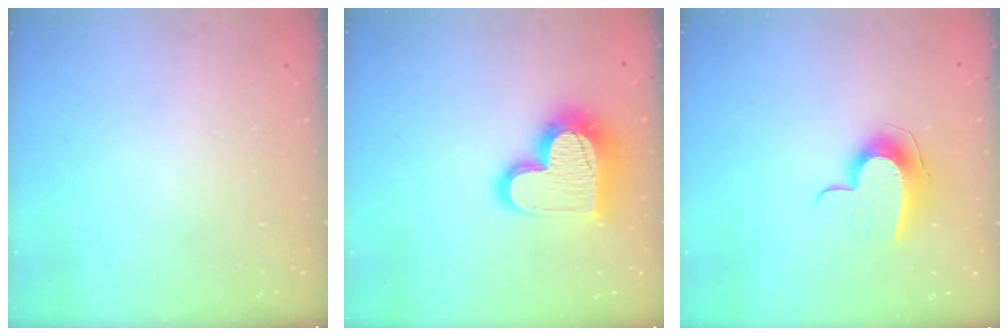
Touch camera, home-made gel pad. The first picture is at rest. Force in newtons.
{"total": 18.6, "press": 18.6, "slide": 1.3}
{"total": 10.0, "press": 10.0, "slide": 0.4}